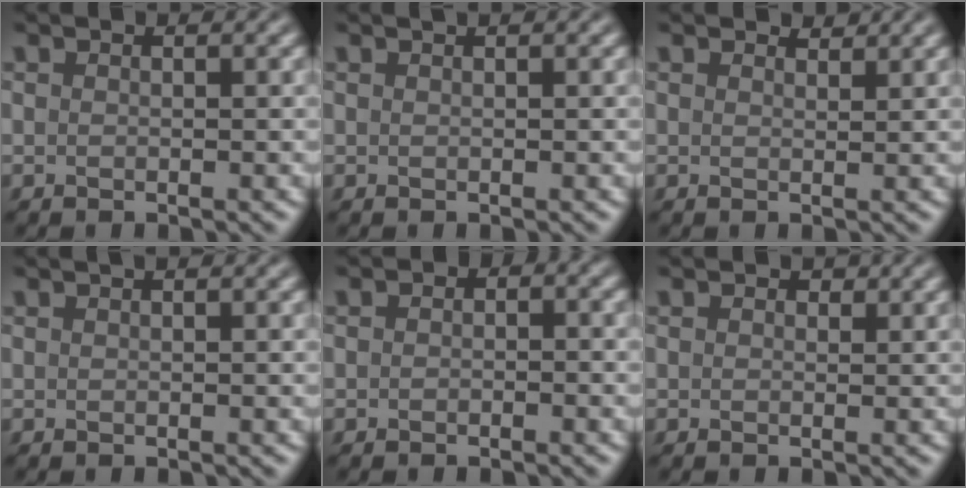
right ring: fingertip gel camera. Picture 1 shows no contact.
{"total": 0.5, "force": [0.4, 0.1, 0.3], "torque": [-0.002, 0.004, 0.006]}
{"total": 1.1, "force": [1.1, 0.2, 0.2], "torque": [-0.006, -0.002, 0.016]}
{"total": 0.7, "force": [0.5, 0.1, 0.5], "torque": [-0.007, 0.005, 0.006]}
{"total": 1.3, "force": [-0.3, 0.9, 0.8], "torque": [-0.012, -0.003, -0.007]}
{"total": 0.6, "force": [0.4, 0.5, 0.2], "torque": [0.000, -0.003, 0.002]}